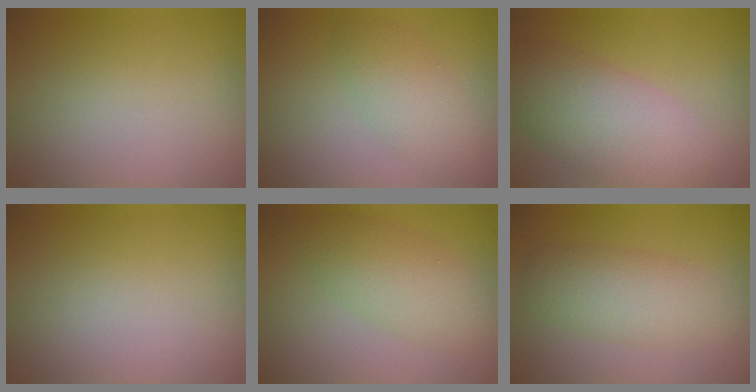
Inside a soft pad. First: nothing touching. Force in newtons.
{"total": 3.2, "press": 3.2, "slide": 0.1}
{"total": 6.7, "press": 6.7, "slide": 0.4}
{"total": 0.0}
{"total": 4.2, "press": 4.2, "slide": 0.1}
{"total": 4.0, "press": 4.0, "slide": 0.1}